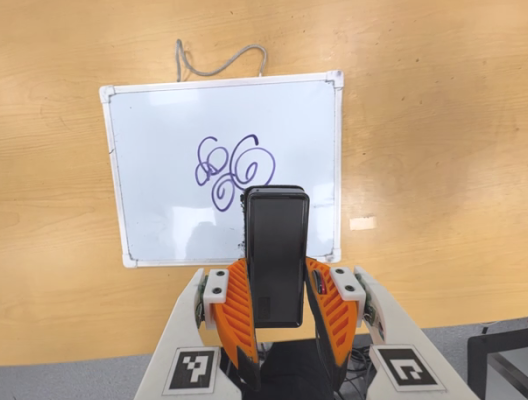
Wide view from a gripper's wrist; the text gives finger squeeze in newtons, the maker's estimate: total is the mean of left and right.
{"total": 4.2, "left": 2.8, "right": 5.6}